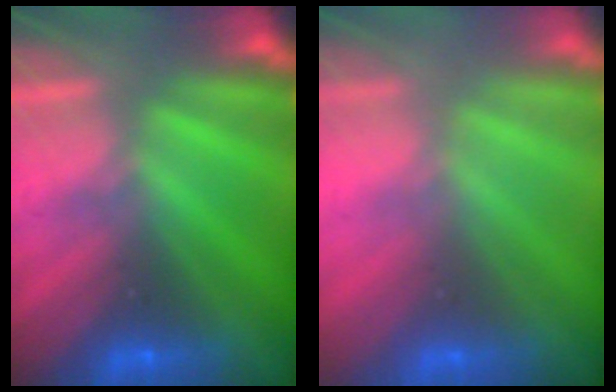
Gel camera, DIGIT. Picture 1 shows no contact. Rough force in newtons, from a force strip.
{"total": 2.6}